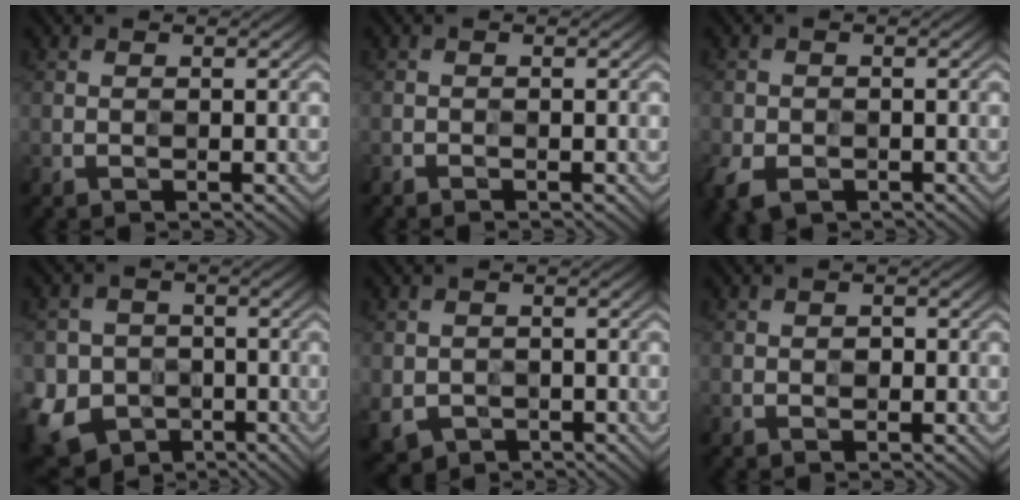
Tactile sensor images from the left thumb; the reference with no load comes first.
{"total": 0.9, "force": [-0.9, -0.1, 0.2], "torque": [-0.001, -0.001, -0.015]}
{"total": 3.6, "force": [-2.0, 2.6, 1.6], "torque": [-0.041, -0.015, -0.039]}
{"total": 9.0, "force": [-3.4, 8.0, 2.5], "torque": [-0.080, -0.037, -0.081]}
{"total": 2.1, "force": [-0.6, 2.0, 0.2], "torque": [-0.018, -0.016, -0.010]}
{"total": 0.7, "force": [-0.3, 0.6, 0.2], "torque": [0.004, -0.002, -0.002]}